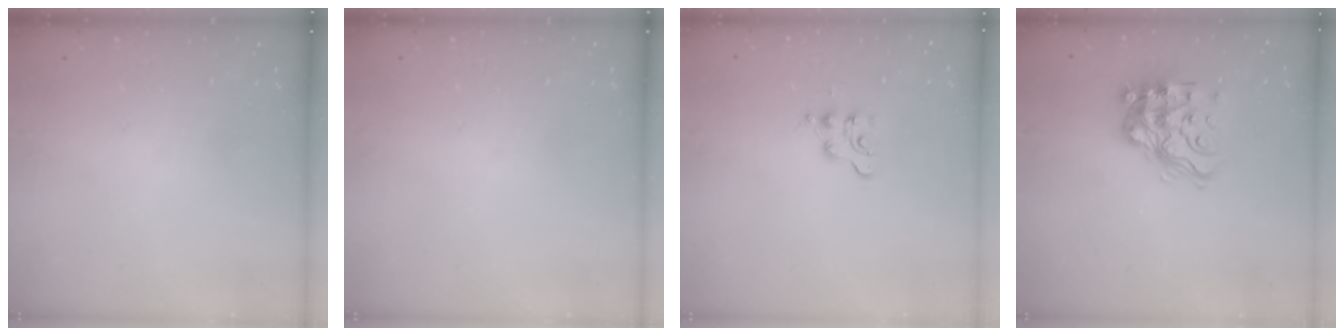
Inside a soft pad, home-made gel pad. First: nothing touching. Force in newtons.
{"total": 0.0}
{"total": 5.8, "press": 5.8, "slide": 0.6}
{"total": 15.6, "press": 15.5, "slide": 1.6}